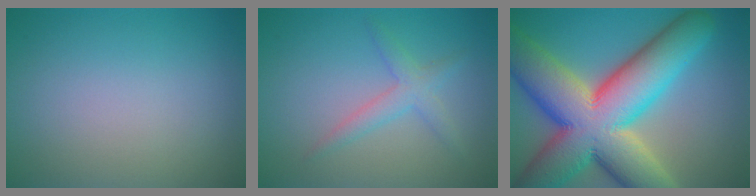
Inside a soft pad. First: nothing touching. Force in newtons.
{"total": 2.2, "press": 2.2, "slide": 0.1}
{"total": 17.0, "press": 17.0, "slide": 1.0}